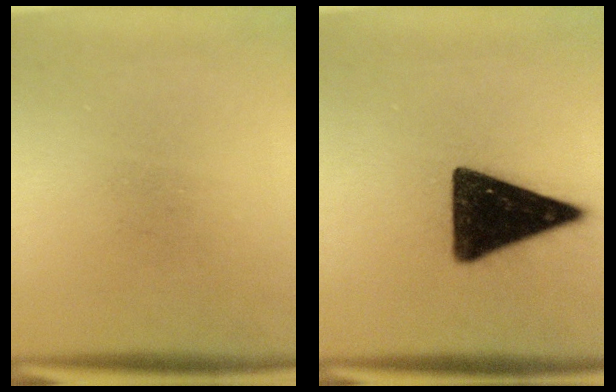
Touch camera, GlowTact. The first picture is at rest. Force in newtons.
{"total": 16.1}